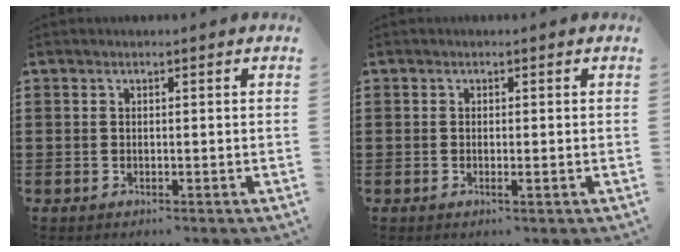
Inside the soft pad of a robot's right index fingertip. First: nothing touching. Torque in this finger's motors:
{"motor_torque": [-0.61, 0.73, 0.00, -0.01]}